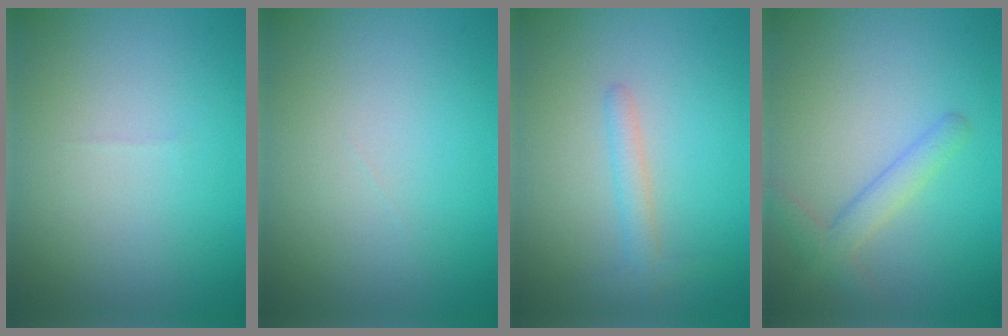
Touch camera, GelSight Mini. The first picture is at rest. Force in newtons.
{"total": 0.0}
{"total": 1.7, "press": 1.7, "slide": 0.1}
{"total": 2.5, "press": 2.5, "slide": 0.1}